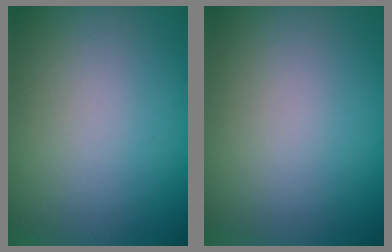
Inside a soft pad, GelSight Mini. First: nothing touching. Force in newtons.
{"total": 0.0}